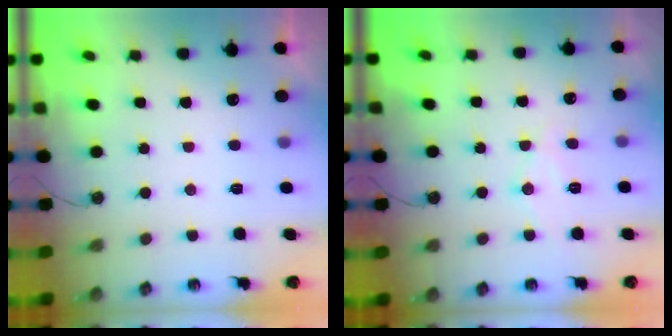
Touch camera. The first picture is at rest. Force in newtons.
{"total": 8.1, "press": 8.1, "slide": 0.7}